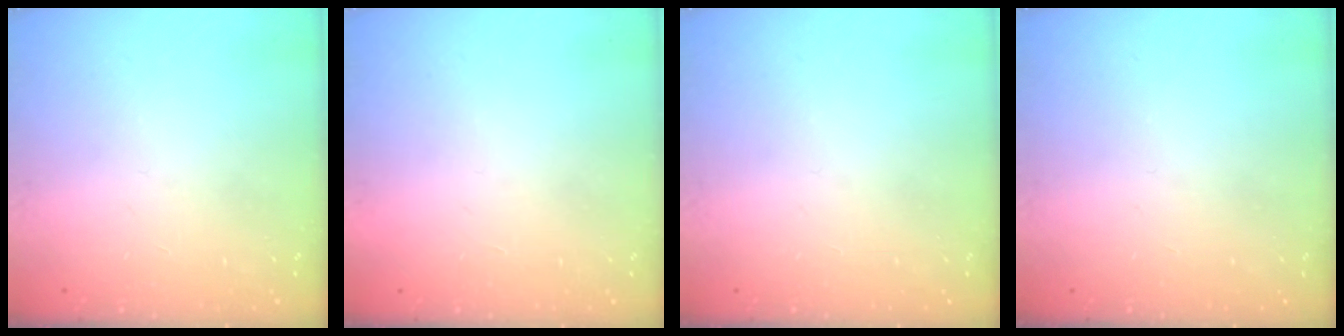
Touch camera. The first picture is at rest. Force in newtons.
{"total": 1.5, "press": 1.5, "slide": 0.1}
{"total": 0.0}
{"total": 0.0}